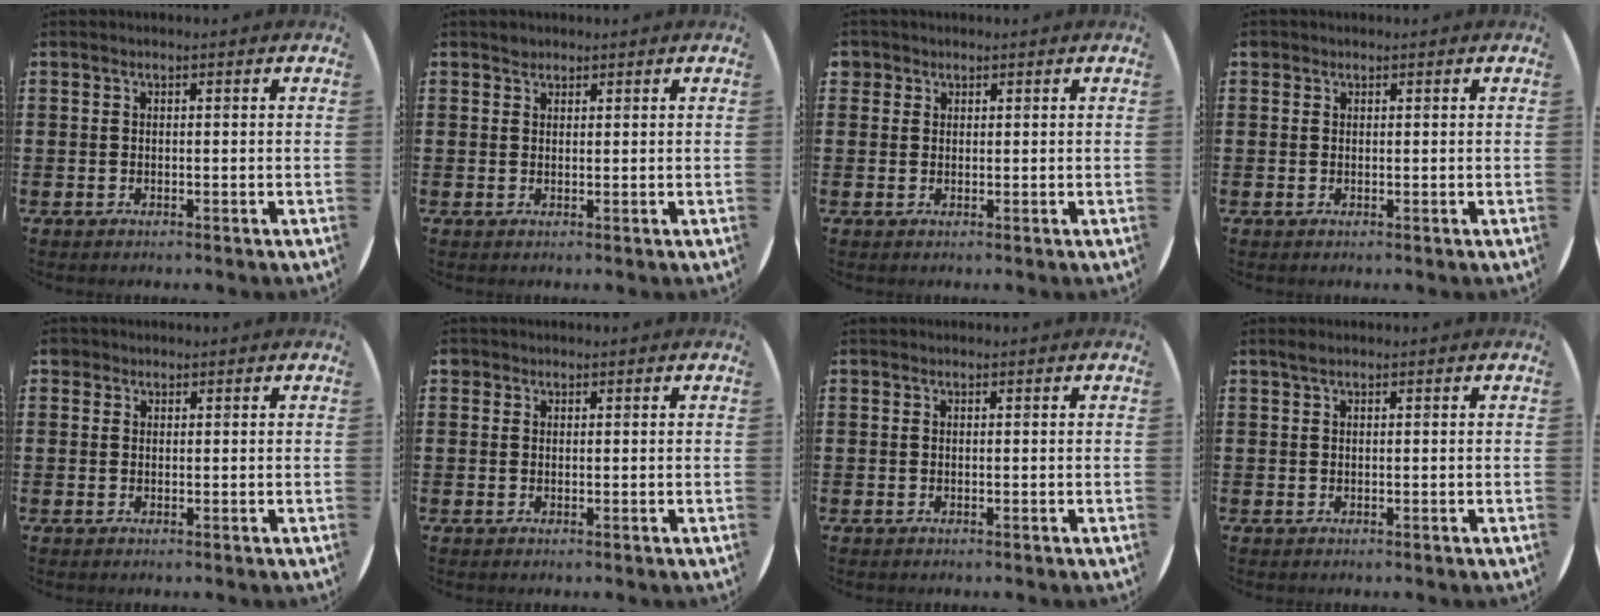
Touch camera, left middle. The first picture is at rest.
{"total": 1.0, "force": [0.9, 0.5, 0.0], "torque": [0.007, -0.002, 0.017]}
{"total": 1.3, "force": [1.1, 0.8, 0.0], "torque": [-0.002, 0.003, 0.022]}
{"total": 0.5, "force": [0.4, 0.3, 0.0], "torque": [0.001, 0.003, 0.008]}
{"total": 1.0, "force": [0.8, 0.6, 0.1], "torque": [0.004, 0.000, 0.013]}
{"total": 0.7, "force": [0.5, 0.5, 0.0], "torque": [-0.001, 0.003, 0.011]}
{"total": 0.0}
{"total": 0.7, "force": [0.5, 0.2, 0.4], "torque": [-0.008, 0.002, 0.010]}